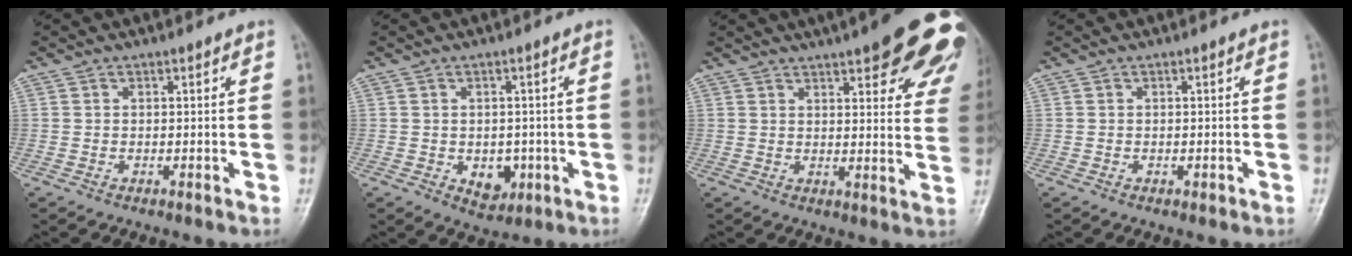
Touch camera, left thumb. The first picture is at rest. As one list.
[{"total": 5.2, "force": [-1.3, 3.8, 3.3], "torque": [-0.019, 0.003, -0.006]}, {"total": 22.2, "force": [13.4, 6.2, 16.5], "torque": [-0.175, -0.021, 0.152]}, {"total": 0.8, "force": [-0.3, 0.4, 0.6], "torque": [-0.006, 0.007, -0.004]}]